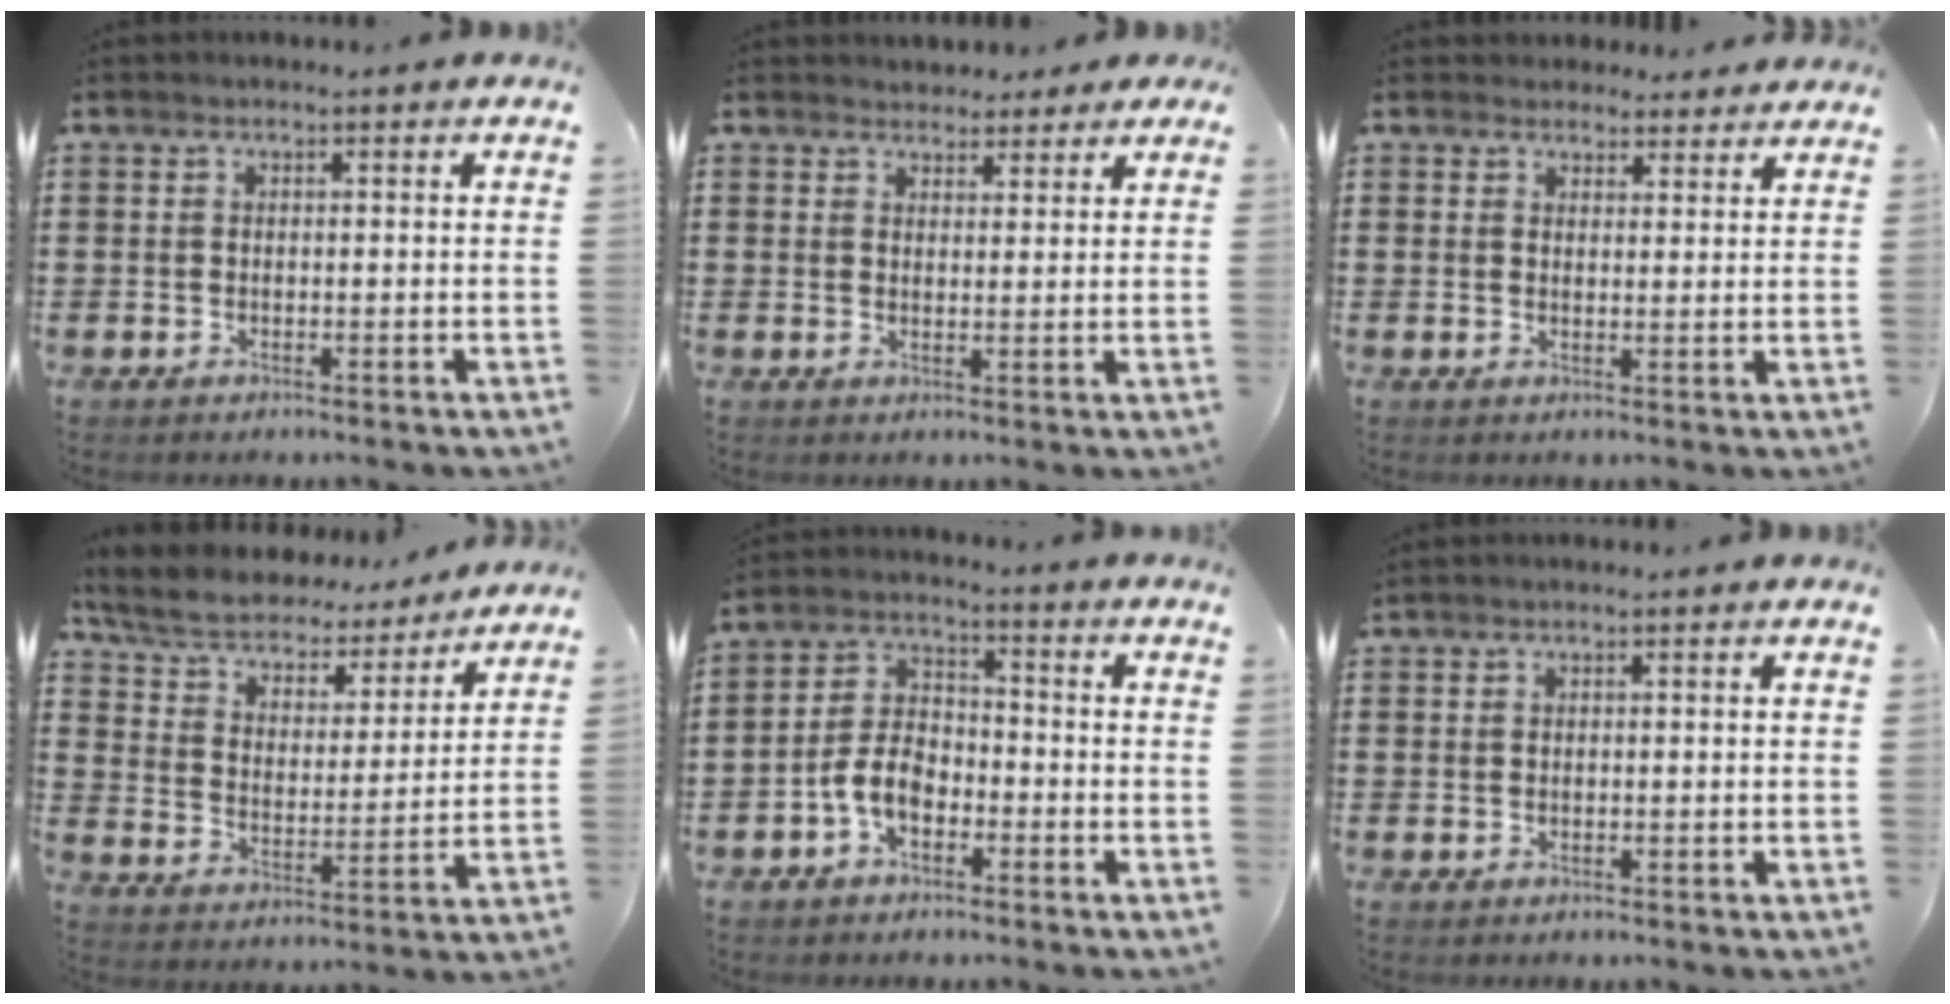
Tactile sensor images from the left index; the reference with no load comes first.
{"total": 3.0, "force": [2.7, 1.3, 0.1], "torque": [-0.004, -0.001, 0.048]}
{"total": 3.0, "force": [2.7, 1.2, 0.1], "torque": [-0.010, 0.000, 0.053]}
{"total": 5.9, "force": [5.5, 1.6, 1.5], "torque": [-0.057, -0.035, 0.092]}
{"total": 5.7, "force": [-2.7, 3.2, 3.8], "torque": [-0.095, 0.005, -0.058]}
{"total": 0.0}